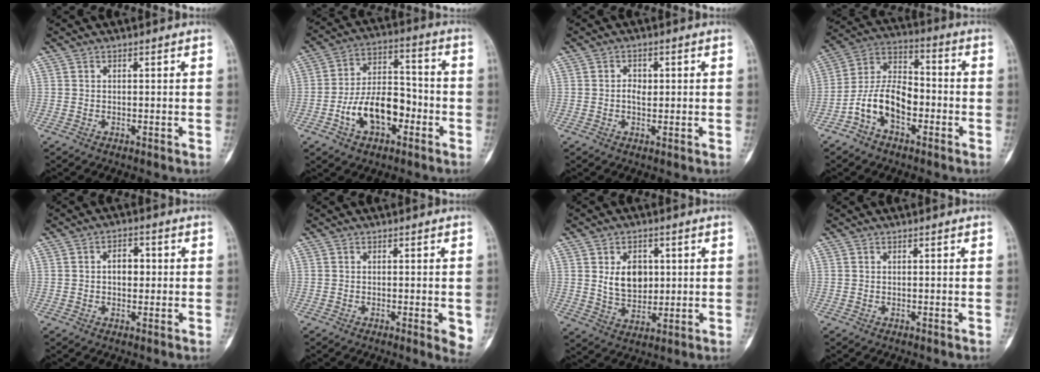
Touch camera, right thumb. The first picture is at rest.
{"total": 13.6, "force": [-4.7, 8.1, 9.9], "torque": [-0.150, 0.047, -0.082]}
{"total": 2.5, "force": [0.1, 1.8, 1.8], "torque": [-0.025, 0.002, -0.001]}
{"total": 12.1, "force": [-4.3, 7.2, 8.6], "torque": [-0.148, 0.049, -0.087]}
{"total": 4.3, "force": [0.3, 2.9, 3.1], "torque": [-0.036, 0.012, 0.001]}
{"total": 3.5, "force": [-0.8, 0.8, 3.3], "torque": [-0.042, -0.009, -0.012]}
{"total": 8.3, "force": [1.8, 5.9, 5.6], "torque": [-0.062, -0.014, 0.040]}
{"total": 0.0}